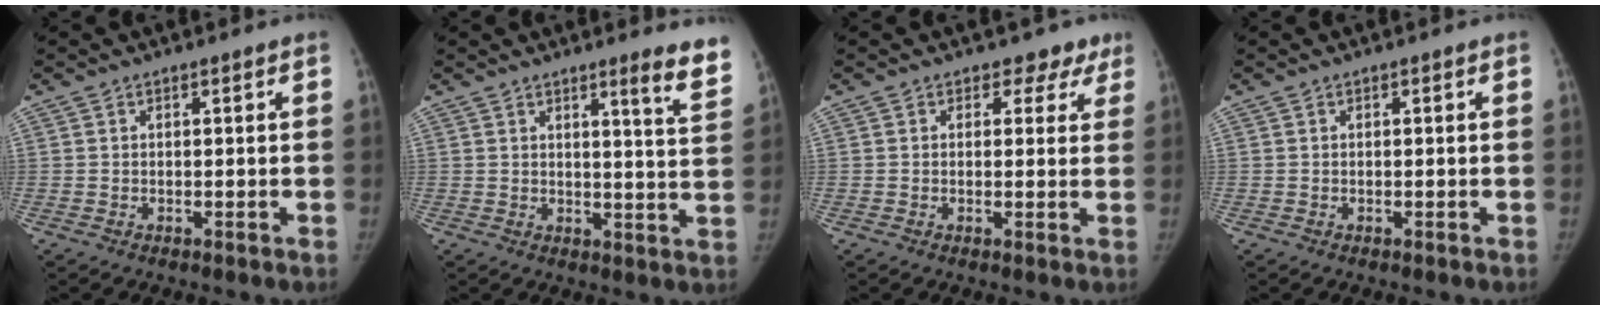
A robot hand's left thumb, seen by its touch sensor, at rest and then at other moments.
{"total": 6.9, "force": [4.6, -0.1, 5.2], "torque": [-0.064, -0.030, 0.055]}
{"total": 3.8, "force": [2.6, 2.8, 0.2], "torque": [0.033, -0.012, 0.015]}
{"total": 0.0}